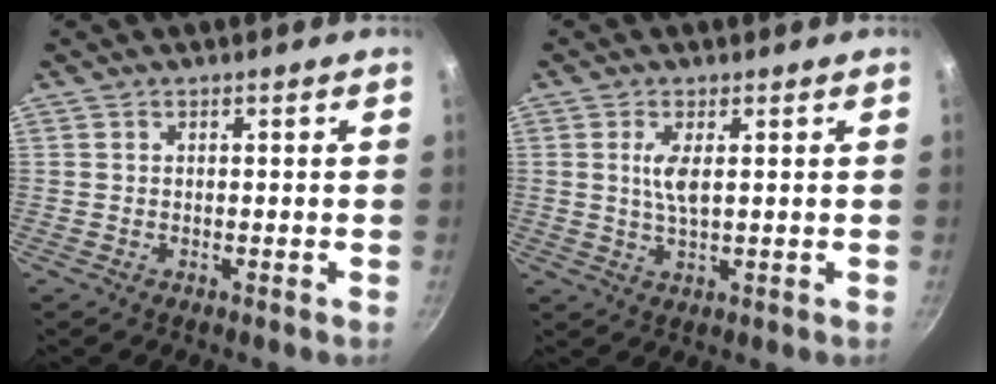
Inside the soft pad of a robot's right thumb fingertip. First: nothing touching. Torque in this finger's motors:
{"motor_torque": [0.57, 0.75, 0.87, 0.33, 0.02]}